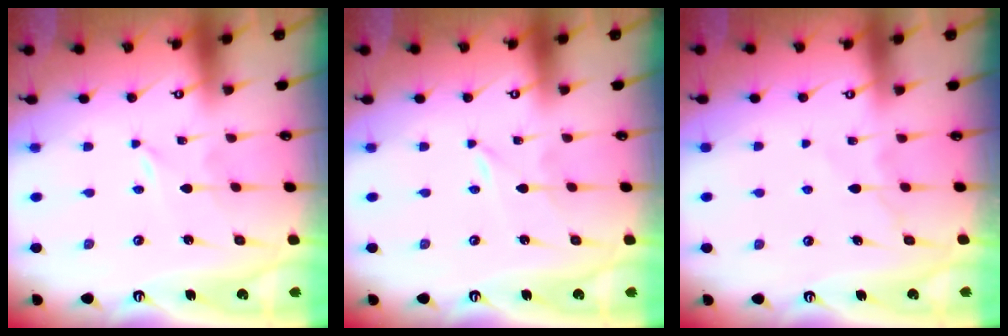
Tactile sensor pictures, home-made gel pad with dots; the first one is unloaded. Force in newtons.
{"total": 0.0}
{"total": 6.7, "press": 6.6, "slide": 1.0}